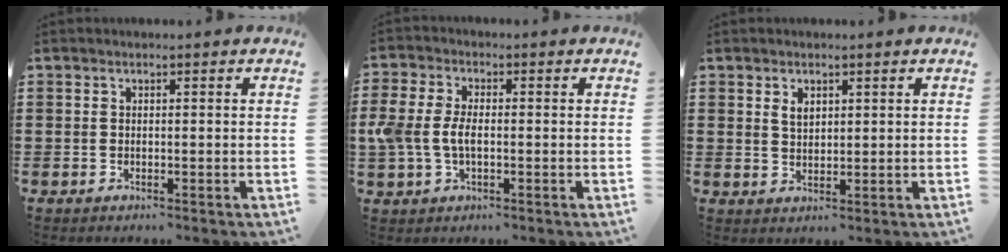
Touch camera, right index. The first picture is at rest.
{"total": 4.9, "force": [-0.7, 2.8, 4.0], "torque": [-0.110, -0.009, -0.022]}
{"total": 2.0, "force": [1.1, 1.3, 1.2], "torque": [-0.026, 0.004, 0.020]}